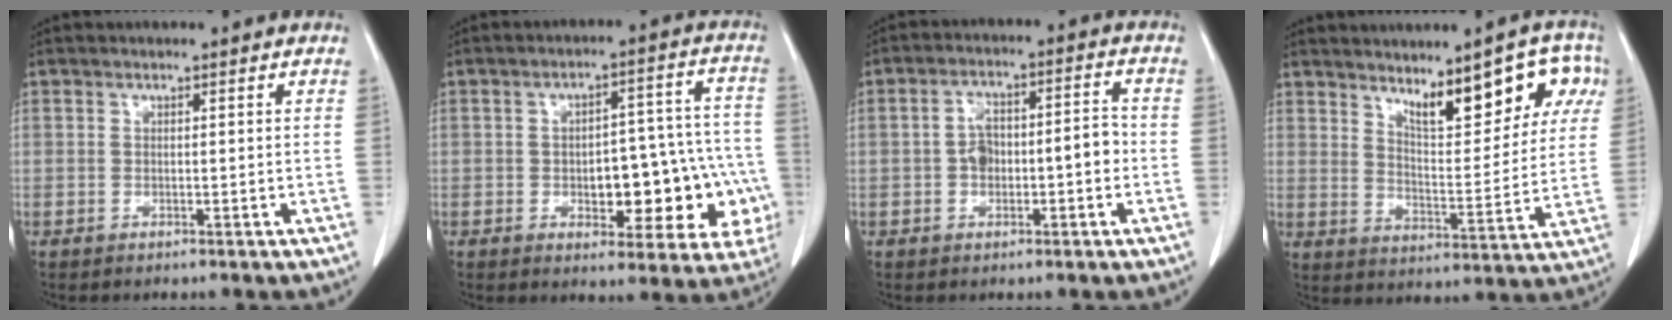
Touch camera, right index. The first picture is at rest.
{"total": 18.2, "force": [-4.8, 7.9, 15.7], "torque": [-0.140, 0.053, -0.041]}
{"total": 8.2, "force": [-1.2, 3.8, 7.2], "torque": [-0.126, 0.038, -0.015]}
{"total": 14.4, "force": [7.9, 4.6, 11.2], "torque": [-0.148, 0.013, 0.124]}